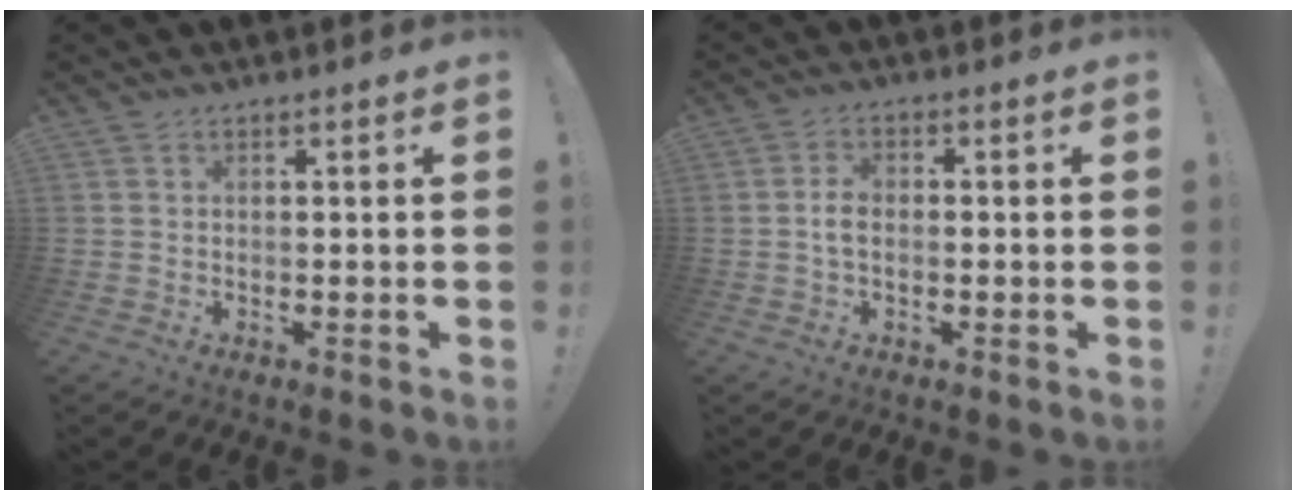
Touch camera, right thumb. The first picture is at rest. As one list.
[{"total": 3.9, "force": [-0.7, 2.3, 3.0], "torque": [-0.054, 0.005, -0.013]}]